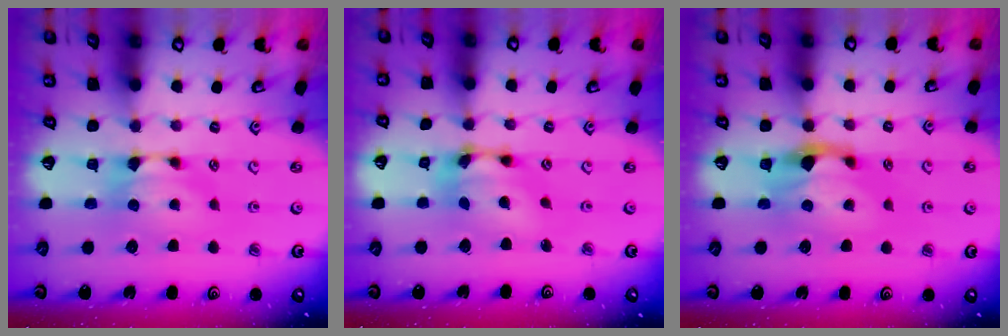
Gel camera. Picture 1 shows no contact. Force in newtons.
{"total": 6.3, "press": 5.9, "slide": 2.3}
{"total": 2.2, "press": 1.7, "slide": 1.4}